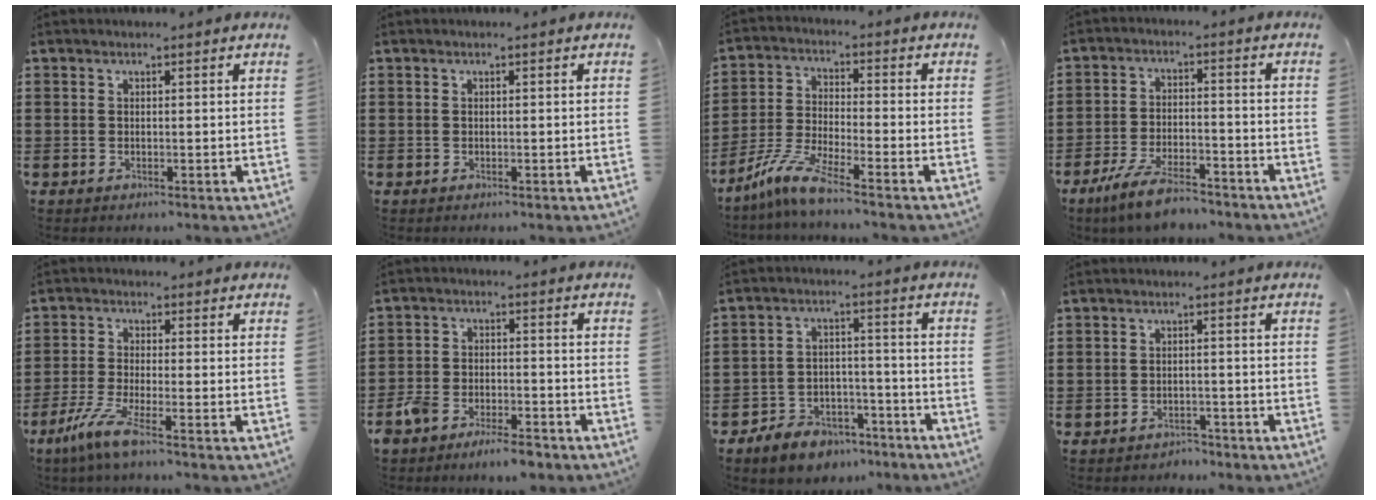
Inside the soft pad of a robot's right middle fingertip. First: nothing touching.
{"total": 0.0}
{"total": 7.1, "force": [-5.6, 0.4, 4.3], "torque": [-0.104, -0.014, -0.115]}
{"total": 6.7, "force": [-5.6, 1.3, 3.5], "torque": [-0.082, -0.002, -0.109]}
{"total": 5.4, "force": [-3.1, 0.3, 4.4], "torque": [-0.108, -0.018, -0.063]}
{"total": 5.6, "force": [-5.1, 1.3, 1.9], "torque": [-0.052, 0.004, -0.103]}
{"total": 6.3, "force": [-5.8, 2.2, 1.1], "torque": [-0.024, 0.021, -0.114]}
{"total": 1.8, "force": [-1.8, 0.5, -0.1], "torque": [-0.005, 0.003, -0.040]}